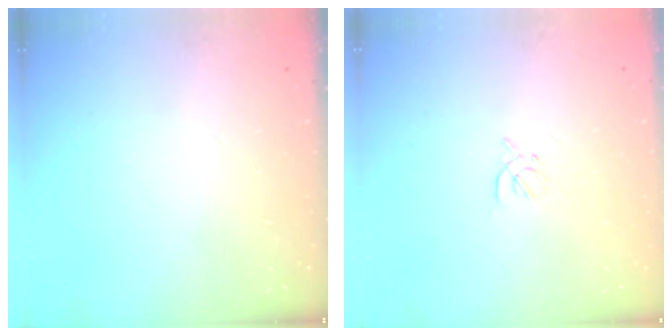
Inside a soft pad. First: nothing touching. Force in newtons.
{"total": 1.4, "press": 1.3, "slide": 0.5}